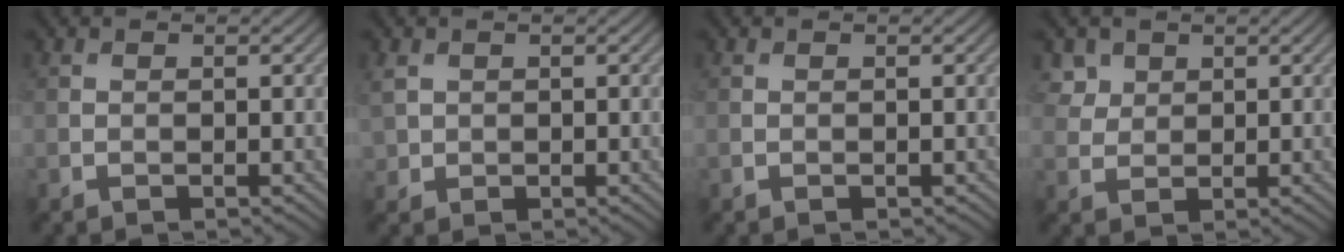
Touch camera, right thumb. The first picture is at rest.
{"total": 2.2, "force": [0.8, 1.8, 0.9], "torque": [-0.027, -0.002, 0.017]}
{"total": 0.0}
{"total": 2.9, "force": [1.7, 2.1, 0.8], "torque": [-0.029, -0.009, 0.042]}